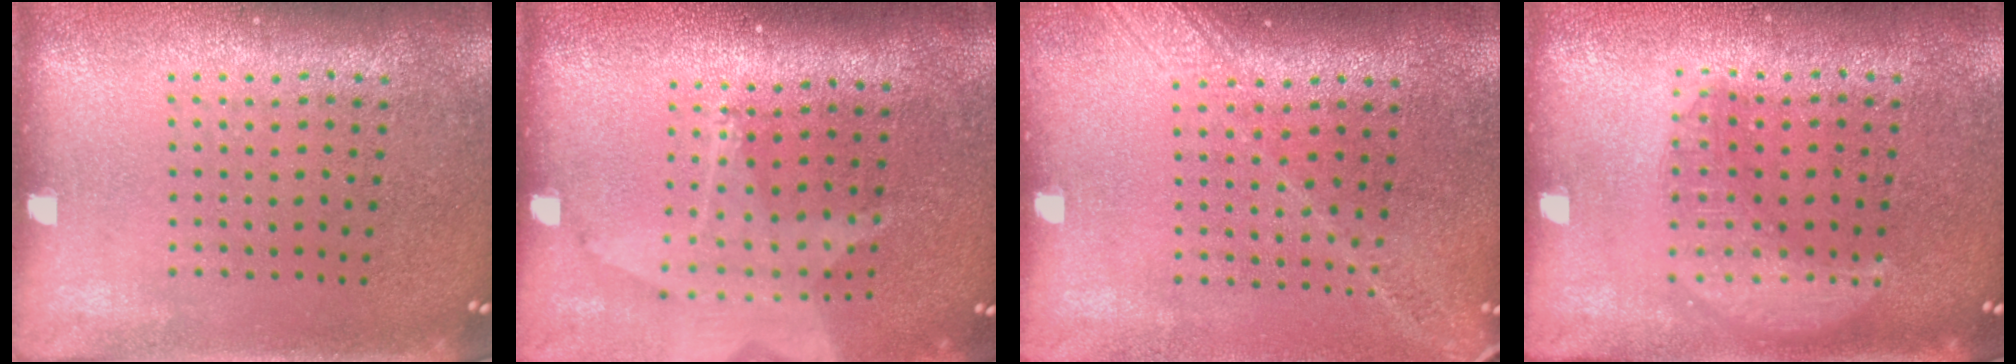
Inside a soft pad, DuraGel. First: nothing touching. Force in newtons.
{"total": 1.7, "press": 1.5, "slide": 0.9}
{"total": 1.7, "press": 1.3, "slide": 1.1}
{"total": 2.8, "press": 2.8, "slide": 0.3}